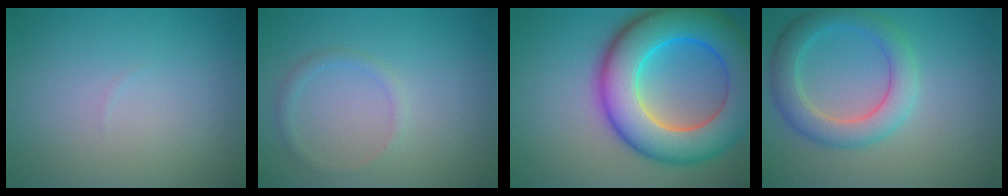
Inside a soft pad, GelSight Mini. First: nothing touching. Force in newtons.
{"total": 1.1, "press": 1.1, "slide": 0.1}
{"total": 12.4, "press": 12.4, "slide": 0.2}
{"total": 4.4, "press": 4.4, "slide": 0.2}